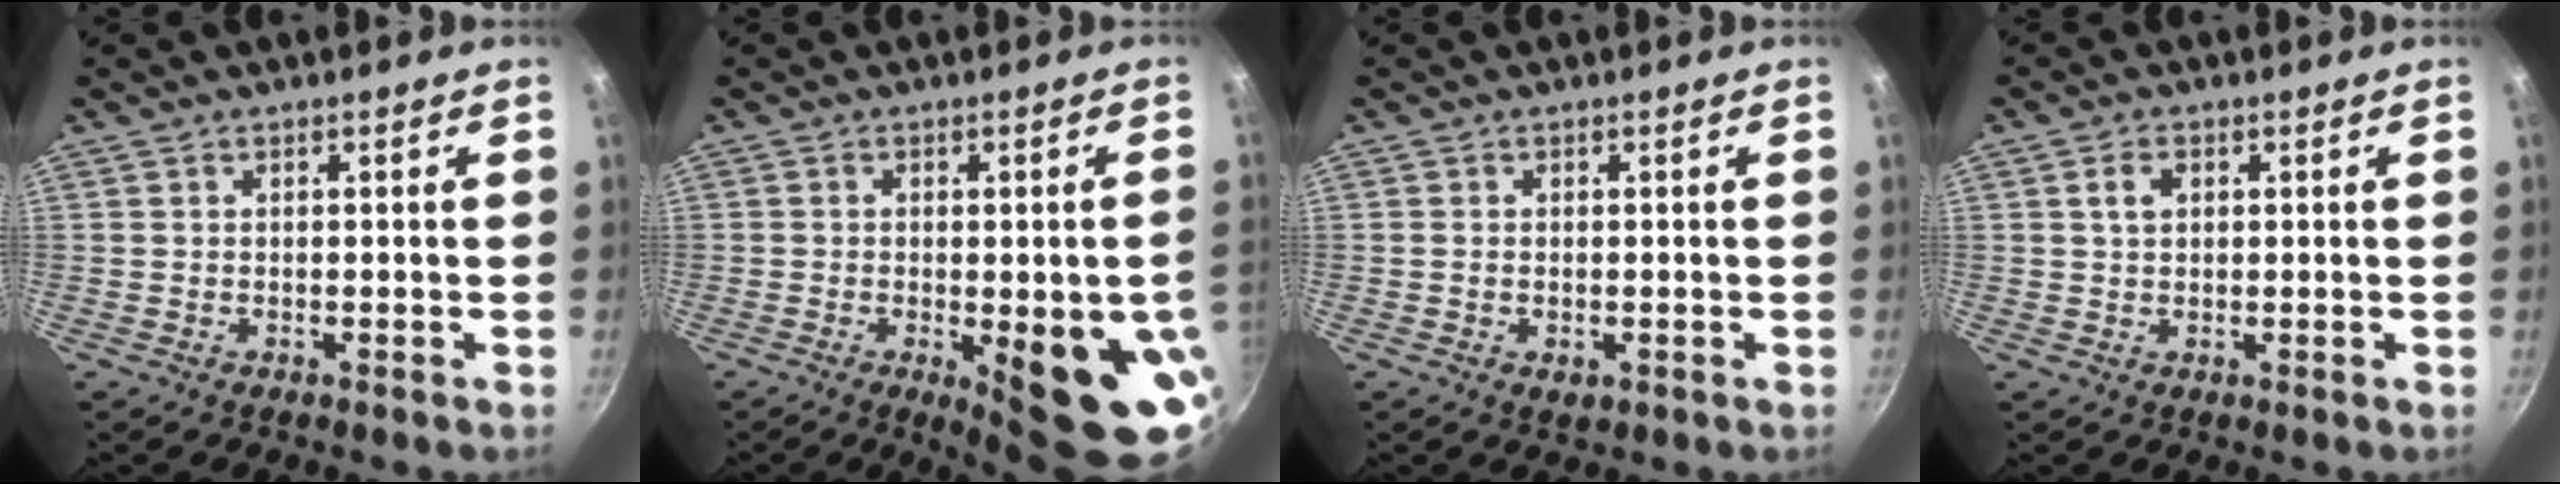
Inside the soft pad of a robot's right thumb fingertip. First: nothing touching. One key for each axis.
{"total": 15.1, "fx": -3.6, "fy": 4.8, "fz": 13.9, "tx": -0.148, "ty": -0.004, "tz": -0.035}
{"total": 1.9, "fx": -0.4, "fy": 1.2, "fz": 1.4, "tx": -0.023, "ty": -0.005, "tz": -0.005}
{"total": 2.7, "fx": 0.8, "fy": 1.9, "fz": 1.8, "tx": -0.024, "ty": 0.003, "tz": 0.014}